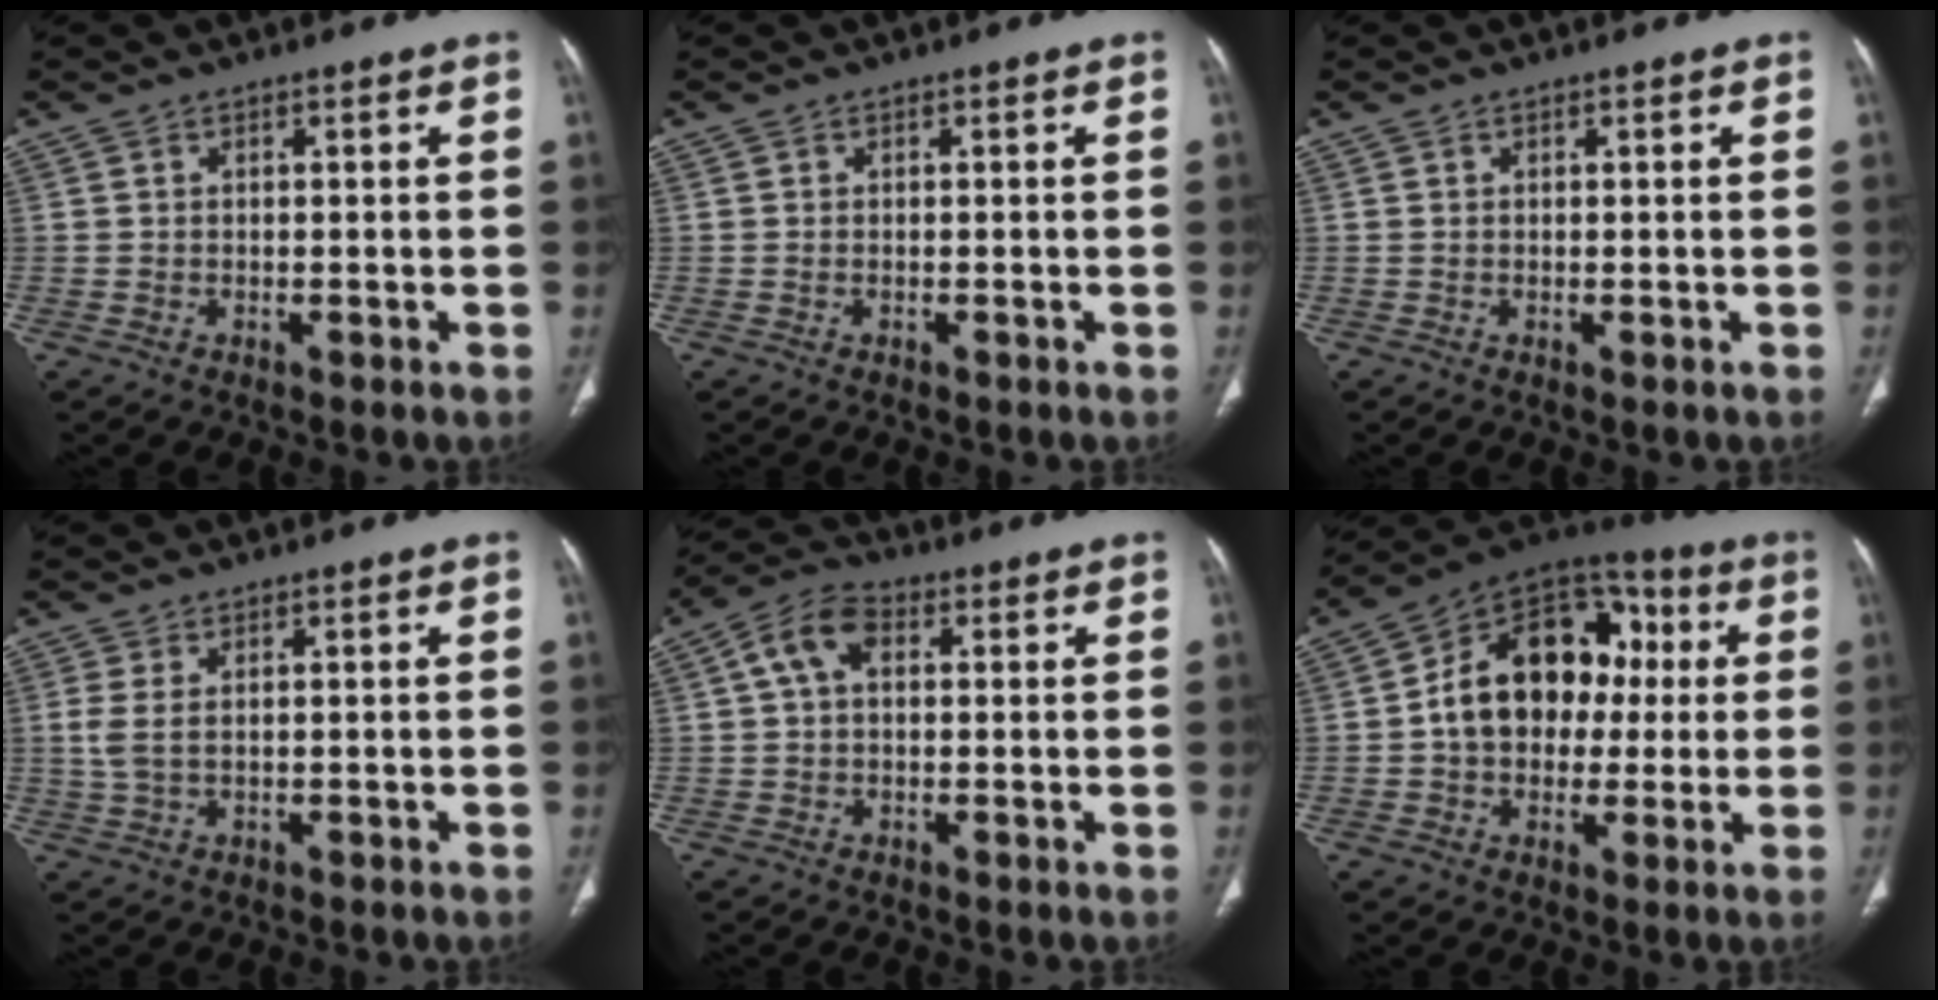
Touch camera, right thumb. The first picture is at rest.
{"total": 0.0}
{"total": 0.0}
{"total": 3.2, "force": [0.5, 1.7, 2.7], "torque": [-0.075, 0.003, 0.017]}
{"total": 6.9, "force": [1.5, 4.5, 5.0], "torque": [-0.090, 0.023, 0.019]}
{"total": 18.8, "force": [1.2, 13.9, 12.6], "torque": [-0.152, 0.036, 0.012]}